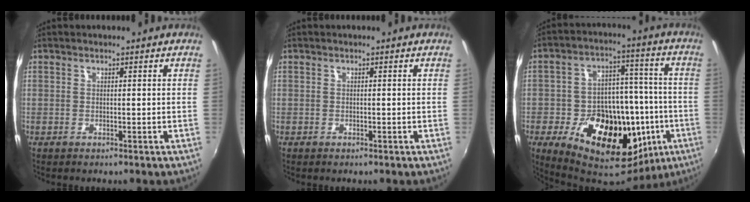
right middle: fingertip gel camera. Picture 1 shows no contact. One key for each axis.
{"total": 0.0}
{"total": 26.8, "fx": -9.1, "fy": 16.4, "fz": 19.1, "tx": -0.354, "ty": -0.001, "tz": -0.115}